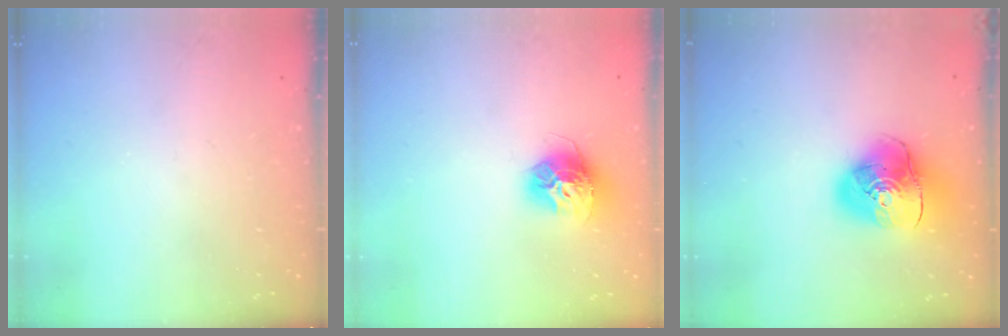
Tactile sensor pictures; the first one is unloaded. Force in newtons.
{"total": 12.8, "press": 12.8, "slide": 1.1}
{"total": 12.3, "press": 12.2, "slide": 1.9}